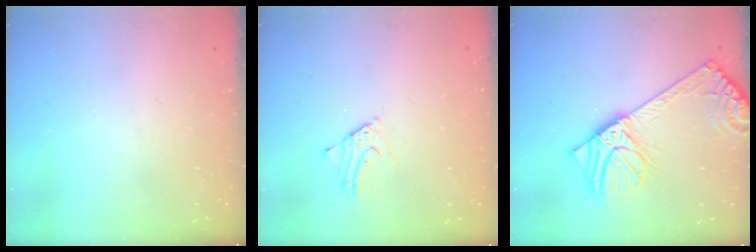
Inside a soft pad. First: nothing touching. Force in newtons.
{"total": 3.7, "press": 3.7, "slide": 0.3}
{"total": 16.5, "press": 16.1, "slide": 3.6}